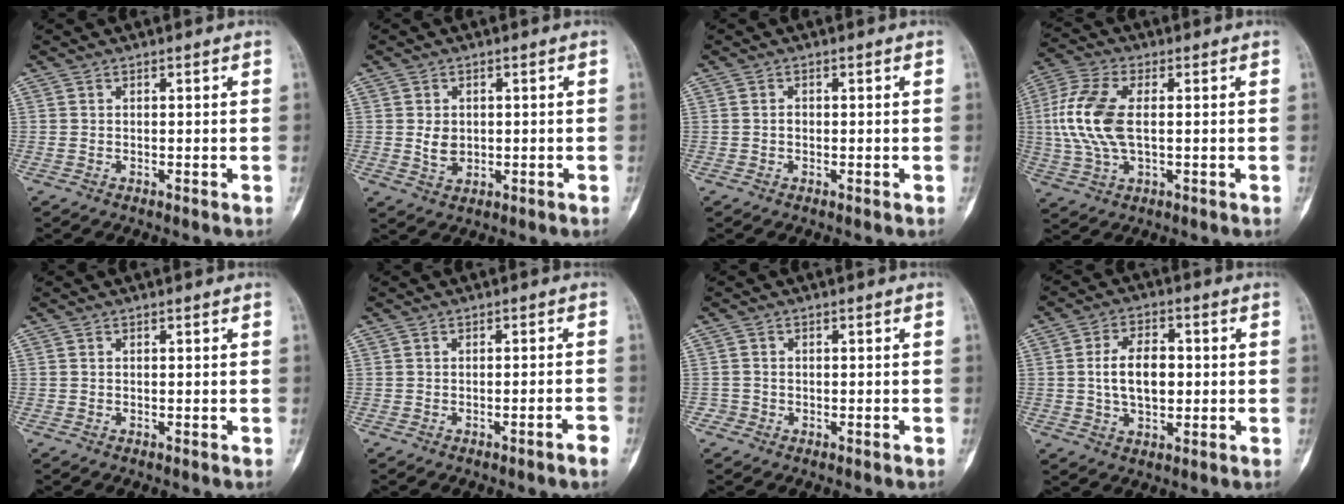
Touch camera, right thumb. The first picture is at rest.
{"total": 3.7, "force": [0.1, 2.8, 2.4], "torque": [-0.030, -0.004, 0.010]}
{"total": 0.9, "force": [-0.2, 0.7, 0.5], "torque": [-0.004, 0.003, -0.006]}
{"total": 12.6, "force": [0.7, 6.6, 10.7], "torque": [-0.246, 0.010, 0.011]}
{"total": 0.0}
{"total": 2.3, "force": [-1.4, 0.0, 1.7], "torque": [-0.035, 0.008, -0.019]}
{"total": 1.4, "force": [-0.6, 1.2, -0.2], "torque": [0.011, 0.007, -0.019]}
{"total": 9.0, "force": [0.2, 5.5, 7.1], "torque": [-0.112, 0.010, 0.003]}